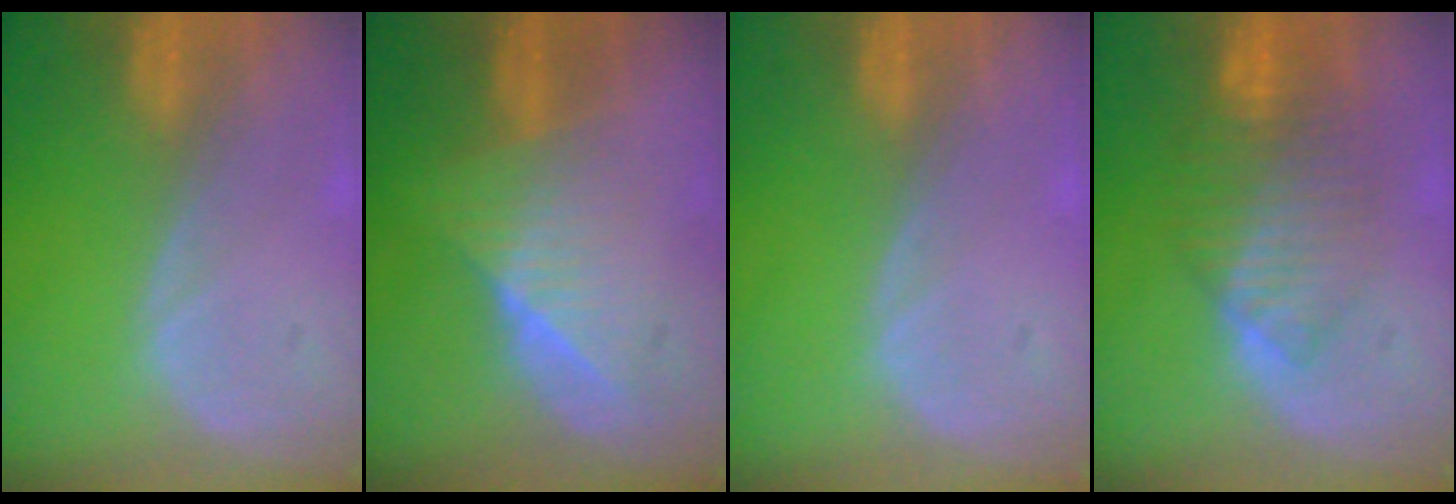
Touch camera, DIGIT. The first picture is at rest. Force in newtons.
{"total": 6.4, "press": 6.0, "slide": 2.2}
{"total": 0.5, "press": 0.1, "slide": 0.5}
{"total": 8.0, "press": 7.2, "slide": 3.3}